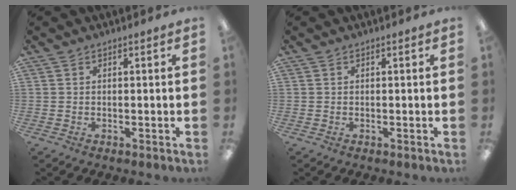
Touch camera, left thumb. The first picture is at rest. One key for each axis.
{"total": 0.0}